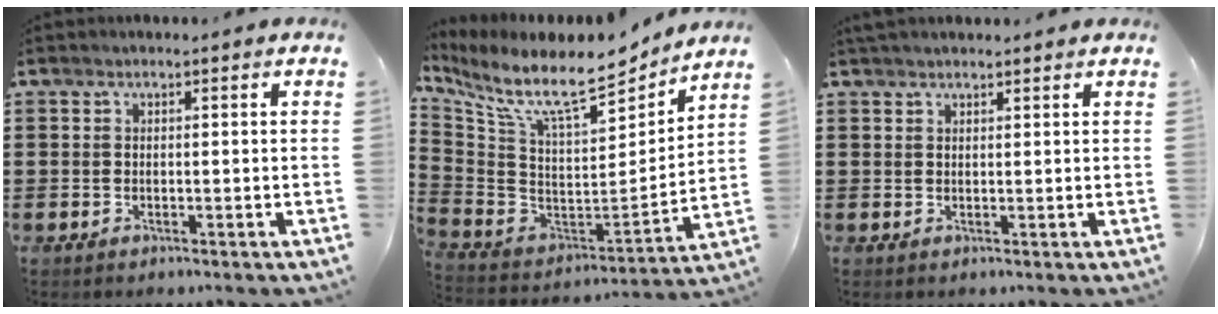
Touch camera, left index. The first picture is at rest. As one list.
[{"total": 10.9, "force": [8.8, 1.9, 6.2], "torque": [-0.148, -0.073, 0.148]}, {"total": 1.6, "force": [1.5, 0.3, 0.5], "torque": [-0.011, 0.003, 0.028]}]